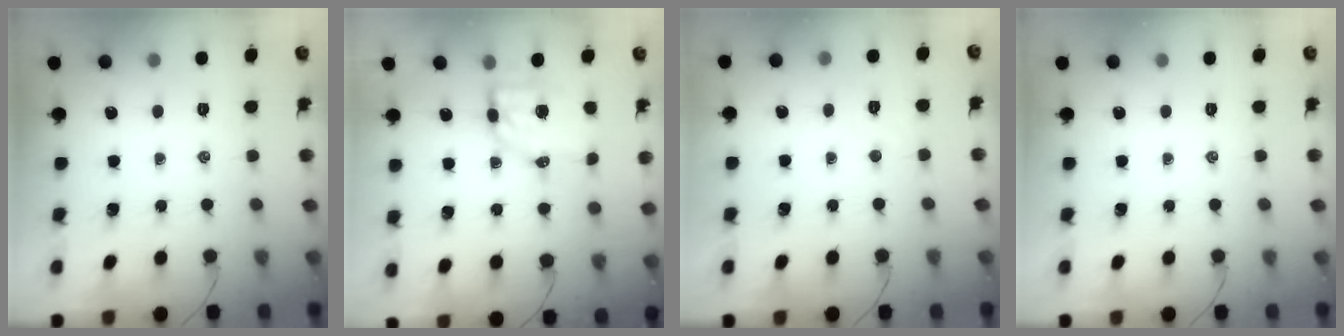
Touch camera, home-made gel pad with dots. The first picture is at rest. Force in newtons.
{"total": 7.0, "press": 6.9, "slide": 1.0}
{"total": 3.8, "press": 3.7, "slide": 0.8}
{"total": 0.0}